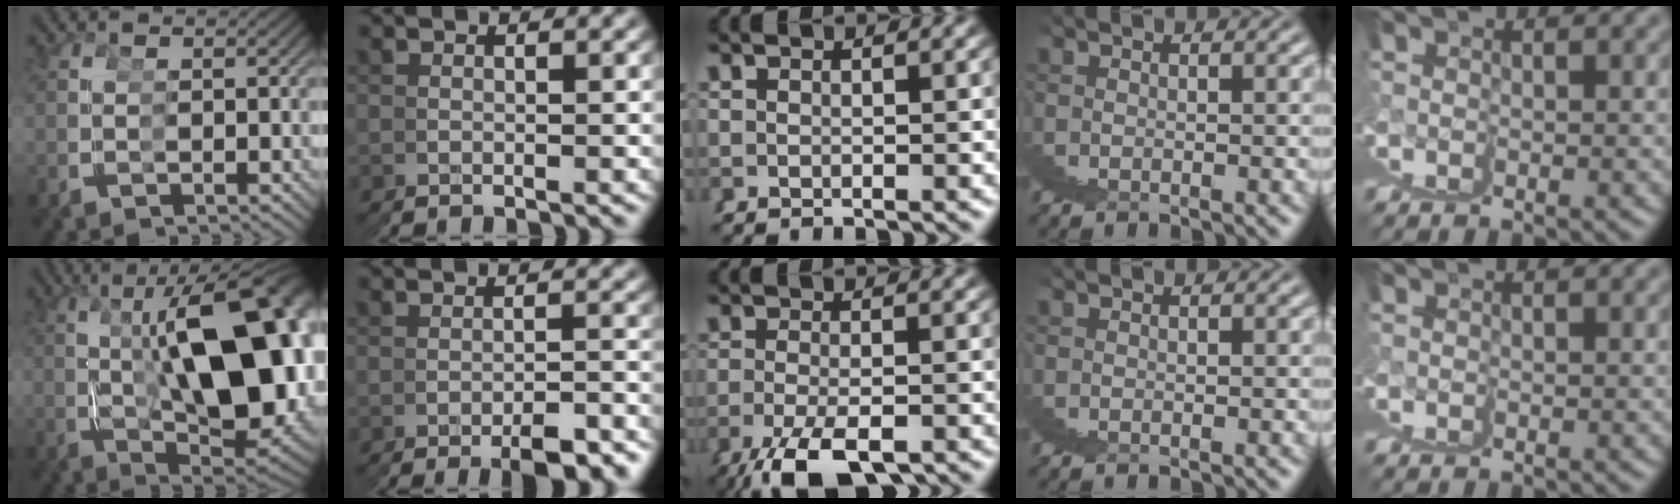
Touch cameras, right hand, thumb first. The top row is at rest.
{"thumb": {"total": 17.7, "force": [0.9, 7.8, 15.9], "torque": [-0.208, -0.017, 0.034]}, "index": {"total": 2.9, "force": [-2.7, -0.5, 0.9], "torque": [-0.004, 0.008, -0.046]}, "middle": {"total": 6.5, "force": [-4.6, 1.9, 4.1], "torque": [-0.074, -0.023, -0.059]}}